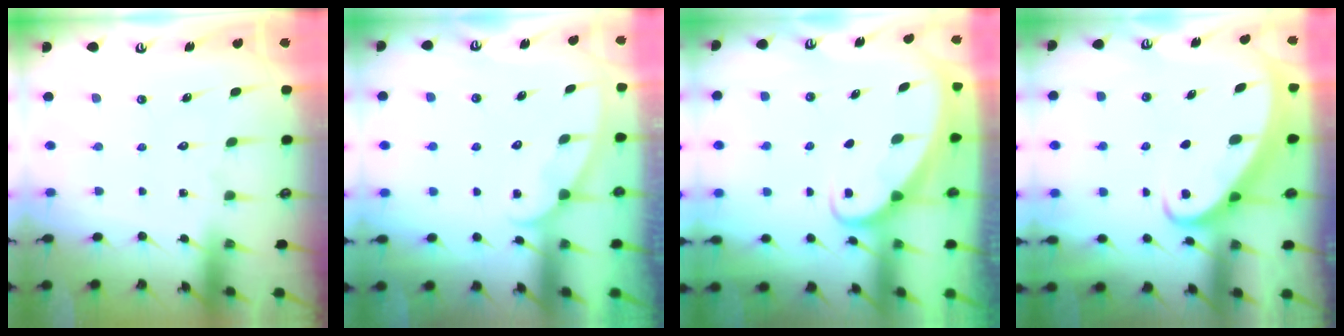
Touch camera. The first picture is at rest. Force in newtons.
{"total": 2.4, "press": 2.4, "slide": 0.3}
{"total": 1.9, "press": 1.9, "slide": 0.1}
{"total": 2.7, "press": 2.6, "slide": 0.3}